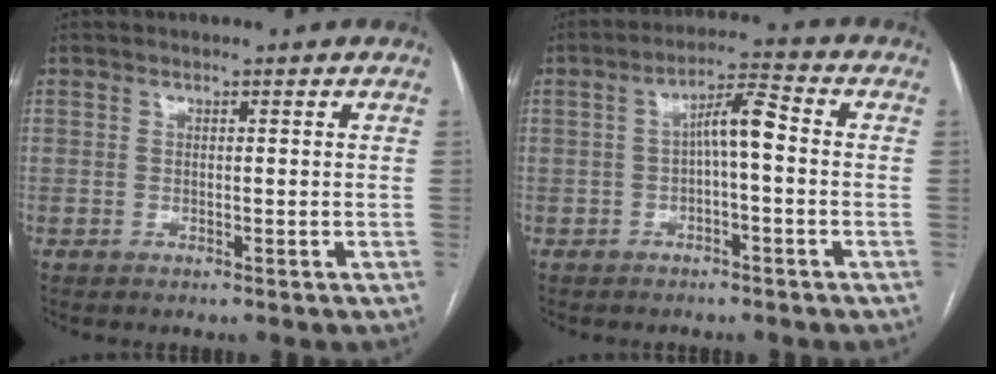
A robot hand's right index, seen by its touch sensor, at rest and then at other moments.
{"total": 5.4, "force": [-0.3, 0.9, 5.3], "torque": [-0.086, 0.024, -0.005]}